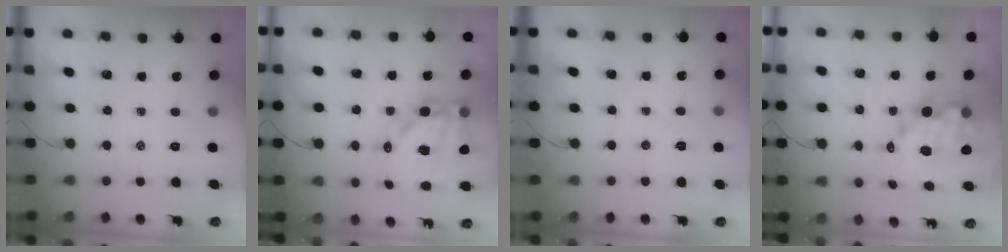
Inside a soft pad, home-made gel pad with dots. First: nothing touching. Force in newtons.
{"total": 17.9, "press": 17.5, "slide": 4.1}
{"total": 4.5, "press": 4.4, "slide": 1.0}
{"total": 12.9, "press": 12.5, "slide": 3.3}